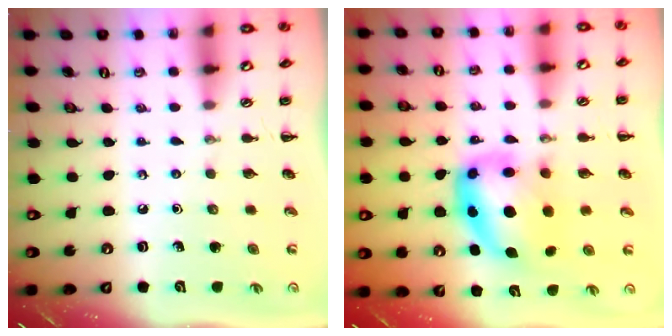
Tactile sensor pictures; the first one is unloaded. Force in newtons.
{"total": 11.3, "press": 11.0, "slide": 2.8}